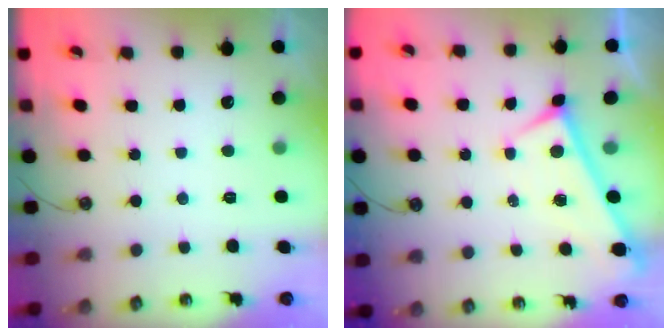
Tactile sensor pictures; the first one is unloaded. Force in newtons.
{"total": 0.0}